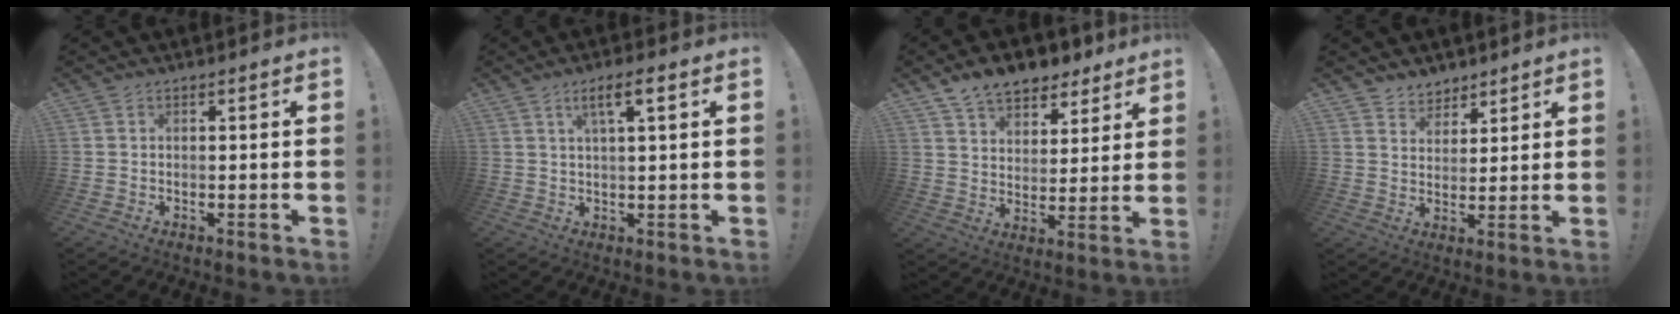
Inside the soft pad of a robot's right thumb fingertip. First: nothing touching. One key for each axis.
{"total": 5.1, "fx": 2.2, "fy": 0.5, "fz": 4.6, "tx": -0.080, "ty": -0.001, "tz": 0.031}
{"total": 10.7, "fx": 8.5, "fy": 5.5, "fz": 3.5, "tx": -0.063, "ty": -0.058, "tz": 0.160}
{"total": 5.7, "fx": 4.6, "fy": 3.3, "fz": -0.1, "tx": 0.005, "ty": -0.040, "tz": 0.089}